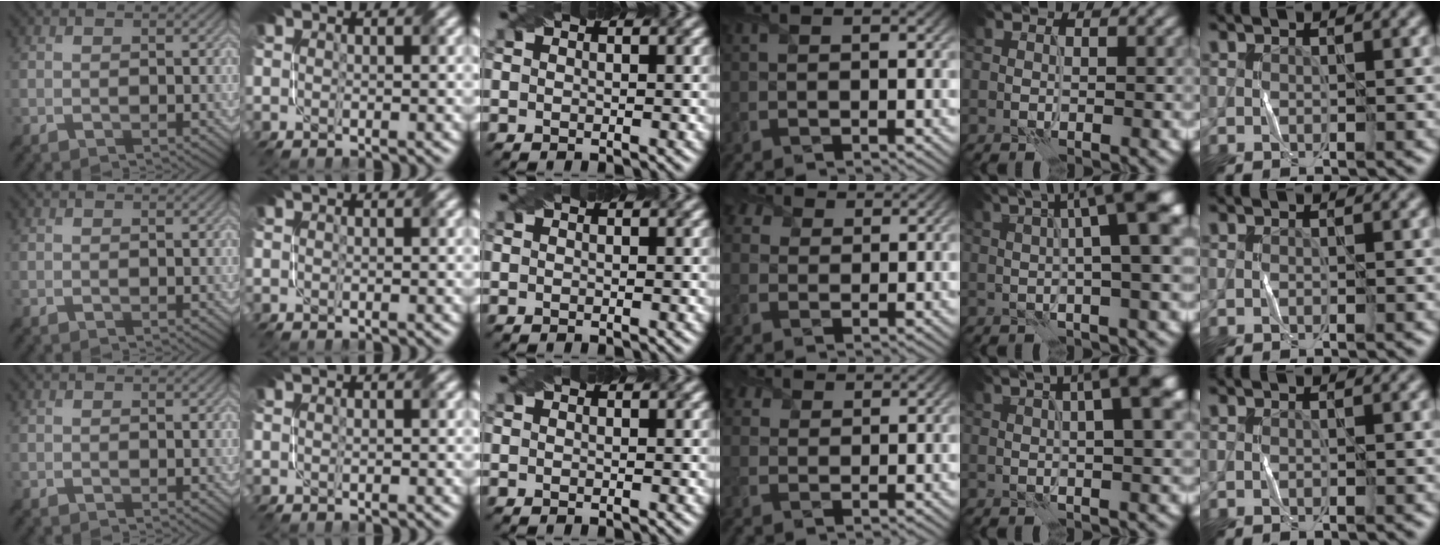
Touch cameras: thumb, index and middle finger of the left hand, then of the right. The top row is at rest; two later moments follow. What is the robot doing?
{"motion": "fold", "object": "bubble wrap"}